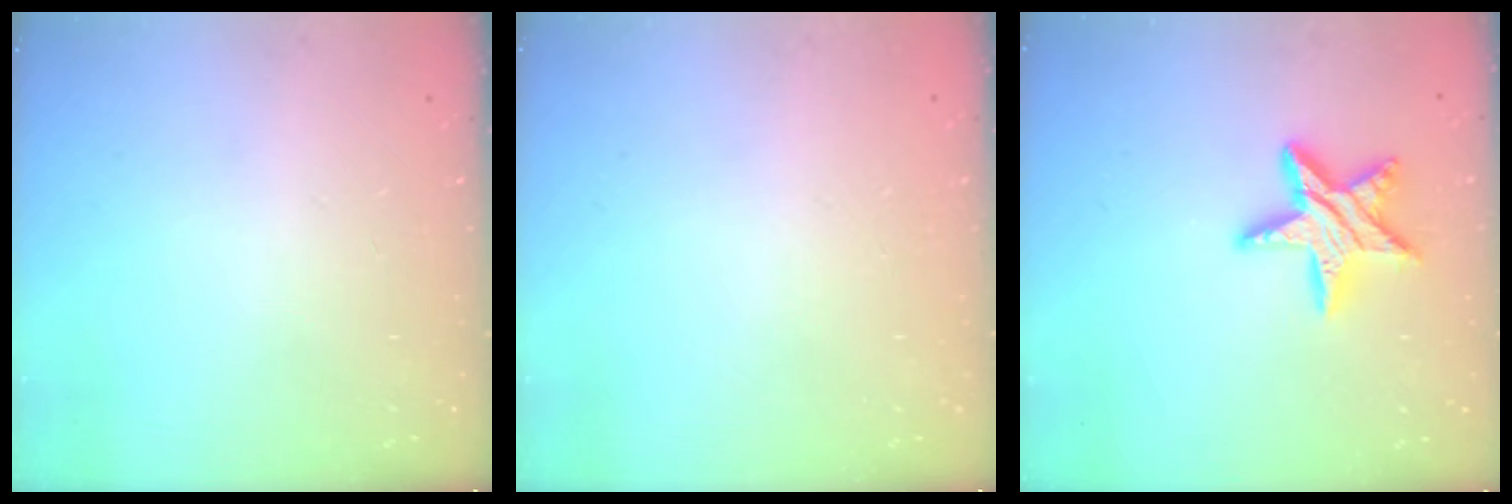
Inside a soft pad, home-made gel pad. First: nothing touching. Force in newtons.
{"total": 0.0}
{"total": 11.6, "press": 11.6, "slide": 0.6}